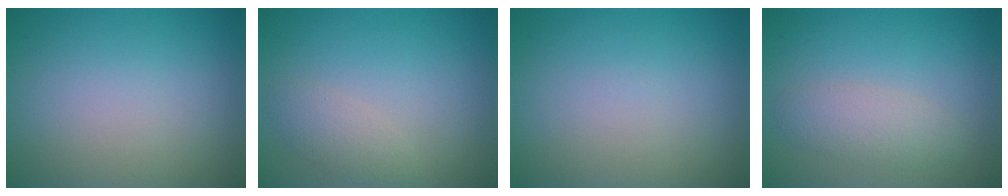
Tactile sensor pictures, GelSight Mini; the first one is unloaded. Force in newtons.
{"total": 1.9, "press": 1.9, "slide": 0.1}
{"total": 0.0}
{"total": 2.4, "press": 2.4, "slide": 0.1}